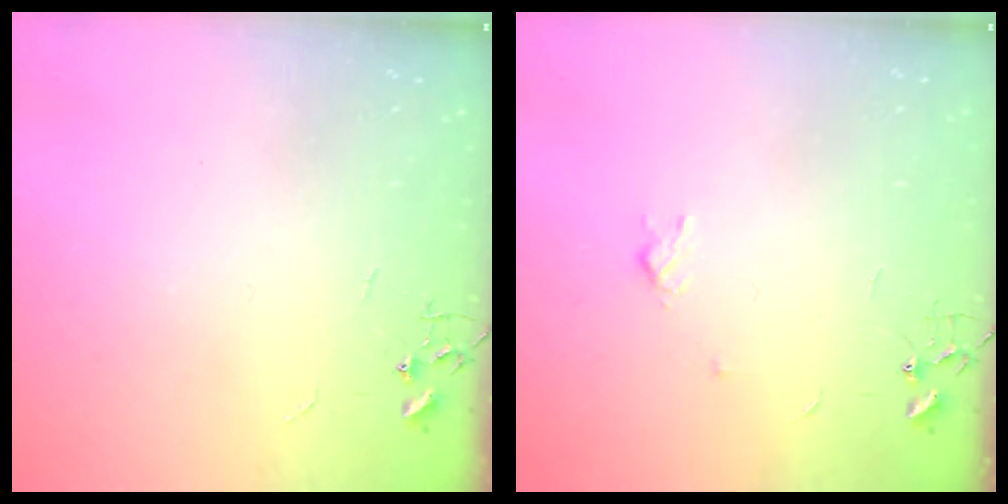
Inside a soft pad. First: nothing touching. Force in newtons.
{"total": 2.9, "press": 2.9, "slide": 0.5}